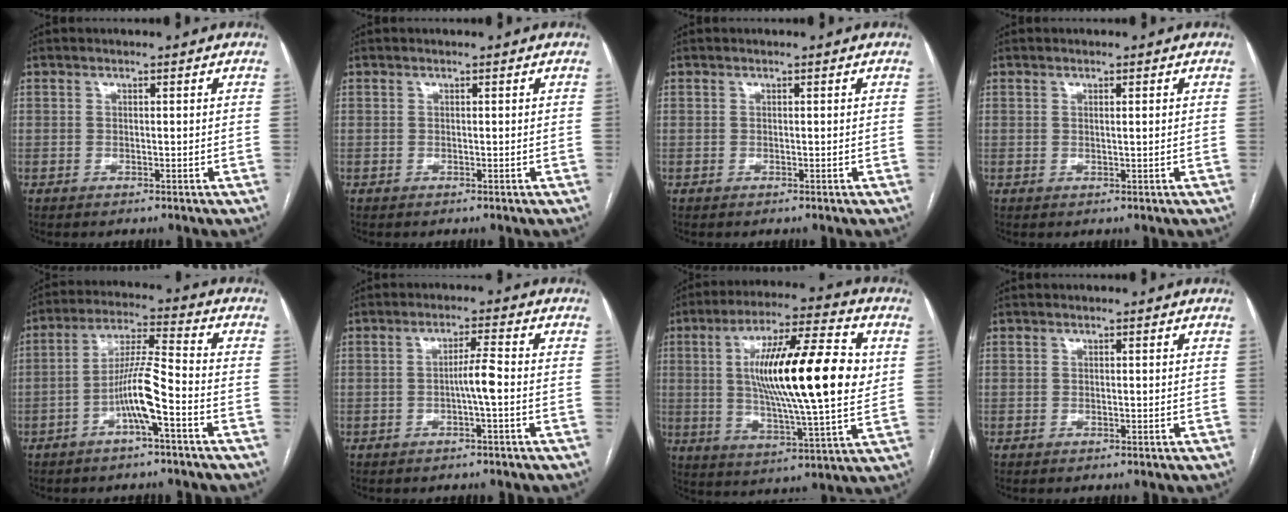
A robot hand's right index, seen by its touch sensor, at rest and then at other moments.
{"total": 0.0}
{"total": 0.0}
{"total": 0.9, "force": [0.2, -0.1, 0.8], "torque": [-0.016, 0.001, 0.003]}
{"total": 8.4, "force": [-3.6, 0.2, 7.5], "torque": [-0.149, 0.018, -0.067]}
{"total": 3.4, "force": [-1.0, -0.3, 3.2], "torque": [-0.052, 0.003, -0.017]}
{"total": 20.6, "force": [3.0, 2.5, 20.2], "torque": [-0.343, 0.008, 0.040]}
{"total": 0.0}